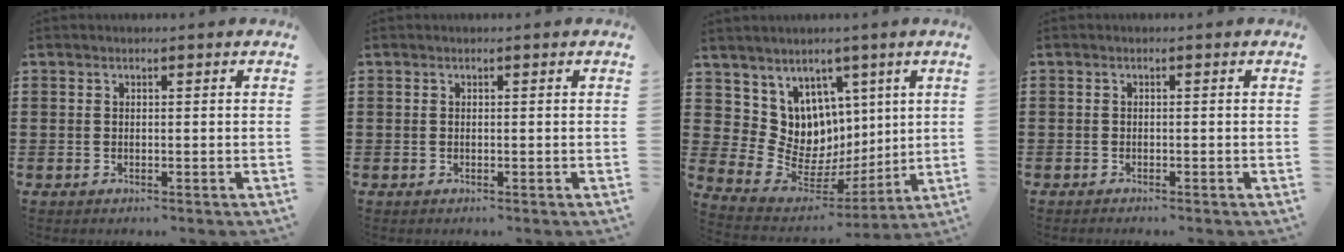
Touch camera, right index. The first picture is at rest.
{"total": 0.0}
{"total": 8.0, "force": [2.6, 7.6, 0.5], "torque": [-0.061, -0.052, 0.057]}
{"total": 0.6, "force": [-0.6, 0.1, 0.0], "torque": [-0.001, 0.000, -0.012]}